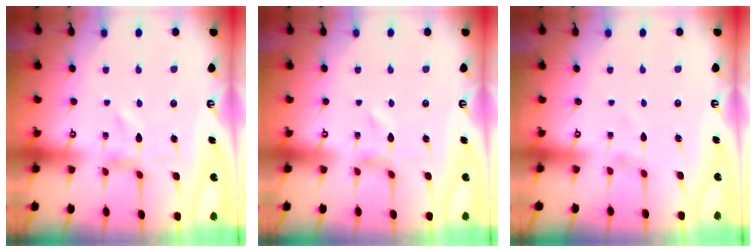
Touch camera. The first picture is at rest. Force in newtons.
{"total": 0.0}
{"total": 1.5, "press": 1.5, "slide": 0.1}